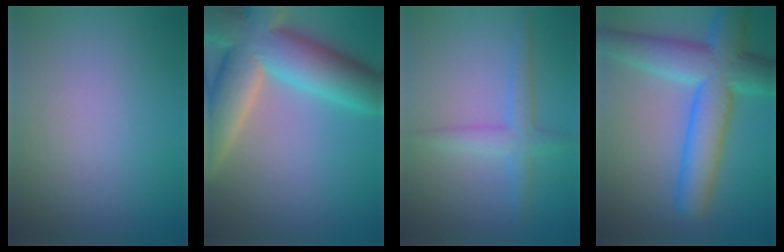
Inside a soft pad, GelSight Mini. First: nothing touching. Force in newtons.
{"total": 13.4, "press": 13.3, "slide": 1.1}
{"total": 2.7, "press": 2.7, "slide": 0.1}
{"total": 9.3, "press": 9.3, "slide": 0.3}